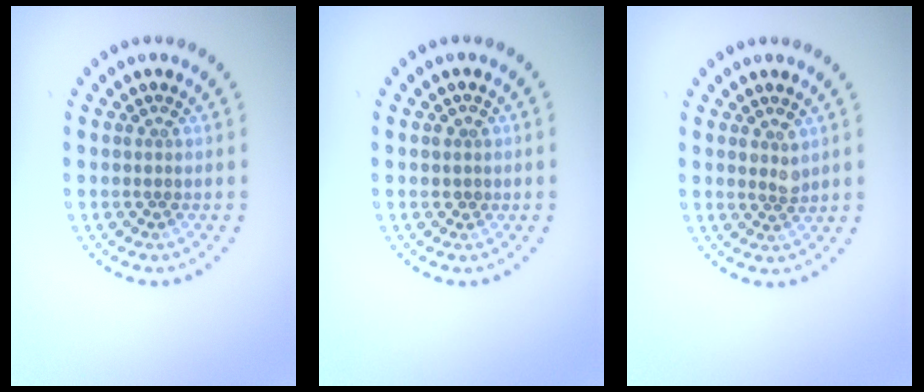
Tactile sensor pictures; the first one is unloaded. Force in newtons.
{"total": 0.9, "press": 0.8, "slide": 0.4}
{"total": 1.2, "press": 1.1, "slide": 0.5}